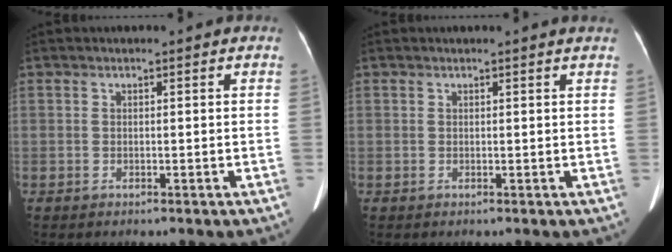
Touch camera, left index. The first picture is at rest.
{"total": 1.7, "force": [1.6, -0.3, 0.5], "torque": [-0.014, 0.000, 0.015]}